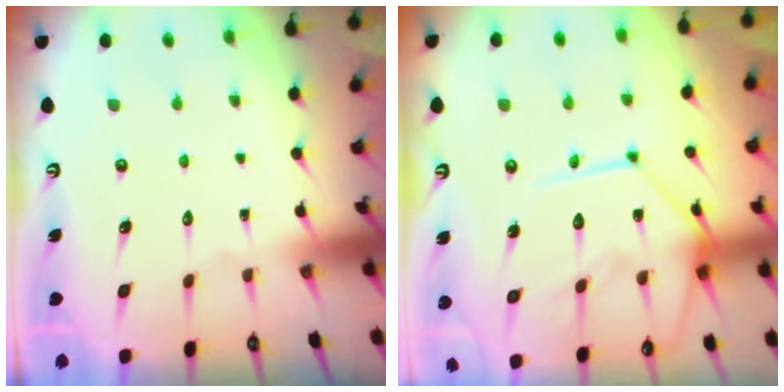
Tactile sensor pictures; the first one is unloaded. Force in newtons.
{"total": 16.8, "press": 16.7, "slide": 1.7}